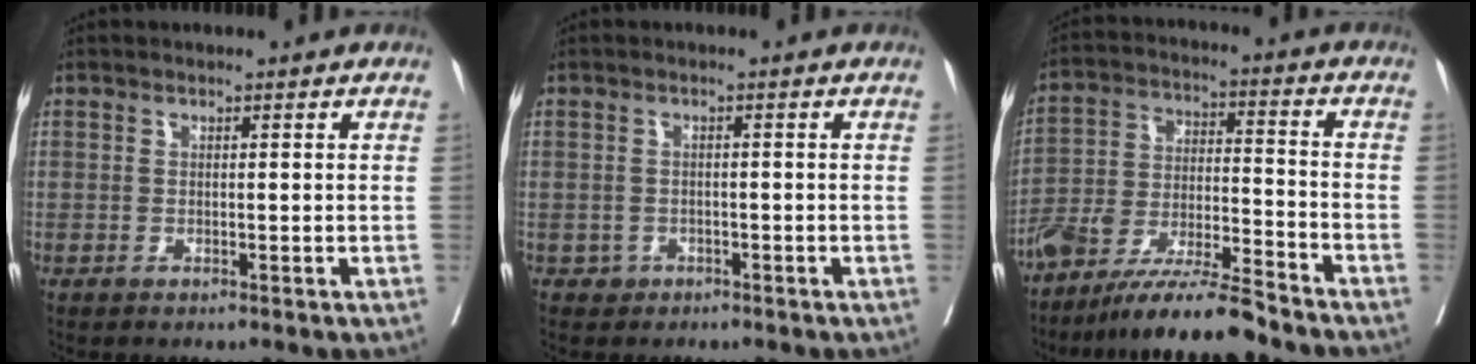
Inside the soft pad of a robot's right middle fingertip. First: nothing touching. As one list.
[{"total": 1.5, "force": [-0.9, 1.2, -0.1], "torque": [0.002, 0.008, -0.012]}, {"total": 12.1, "force": [-10.5, 0.2, 6.0], "torque": [-0.100, -0.004, -0.193]}]